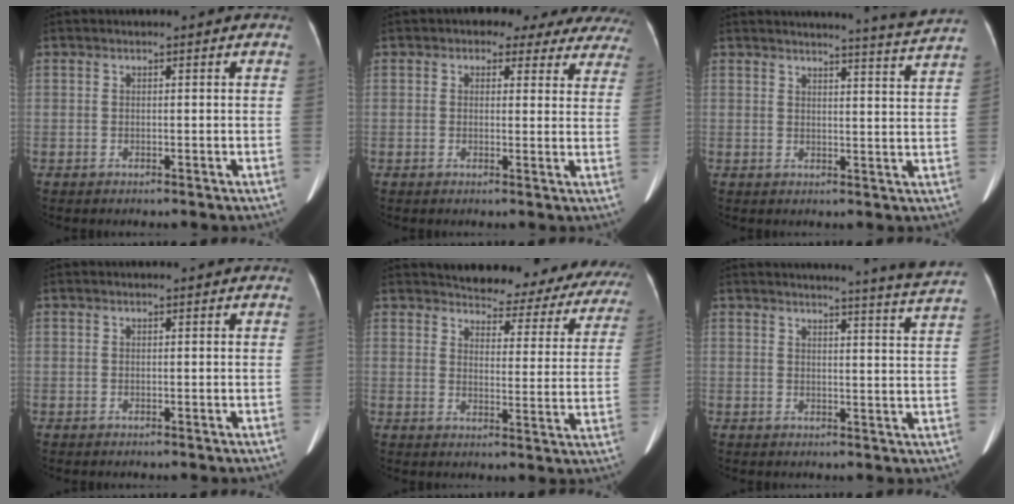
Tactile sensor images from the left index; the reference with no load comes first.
{"total": 13.2, "force": [11.1, 5.8, 4.2], "torque": [-0.019, 0.014, 0.100]}
{"total": 7.3, "force": [6.9, -2.1, 1.1], "torque": [-0.030, -0.042, 0.078]}
{"total": 0.0}
{"total": 20.4, "force": [18.9, 5.3, 5.4], "torque": [-0.042, -0.056, 0.200]}
{"total": 9.9, "force": [9.3, -2.4, 2.4], "torque": [-0.036, -0.060, 0.095]}